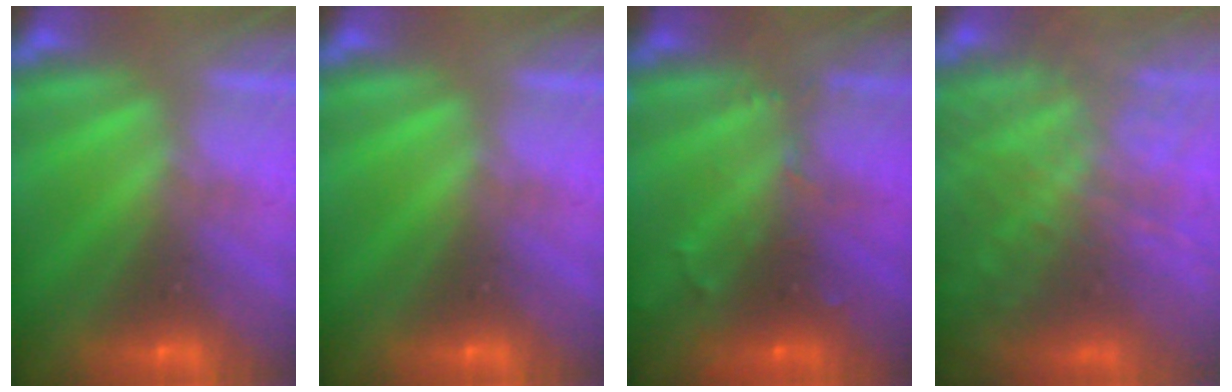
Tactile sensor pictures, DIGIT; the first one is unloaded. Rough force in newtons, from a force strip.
{"total": 0.0}
{"total": 2.8}
{"total": 7.7}